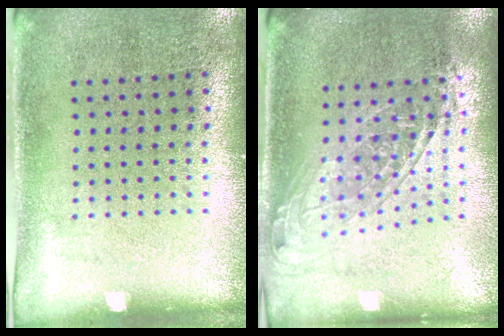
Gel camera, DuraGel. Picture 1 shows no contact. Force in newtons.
{"total": 1.5, "press": 1.3, "slide": 0.9}